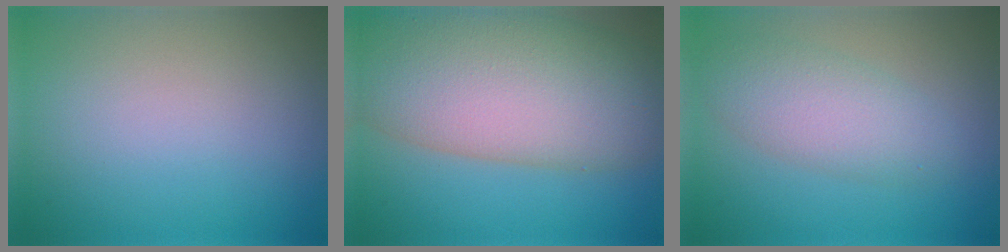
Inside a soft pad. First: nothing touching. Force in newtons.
{"total": 14.4, "press": 14.3, "slide": 0.8}
{"total": 4.4, "press": 4.4, "slide": 0.1}